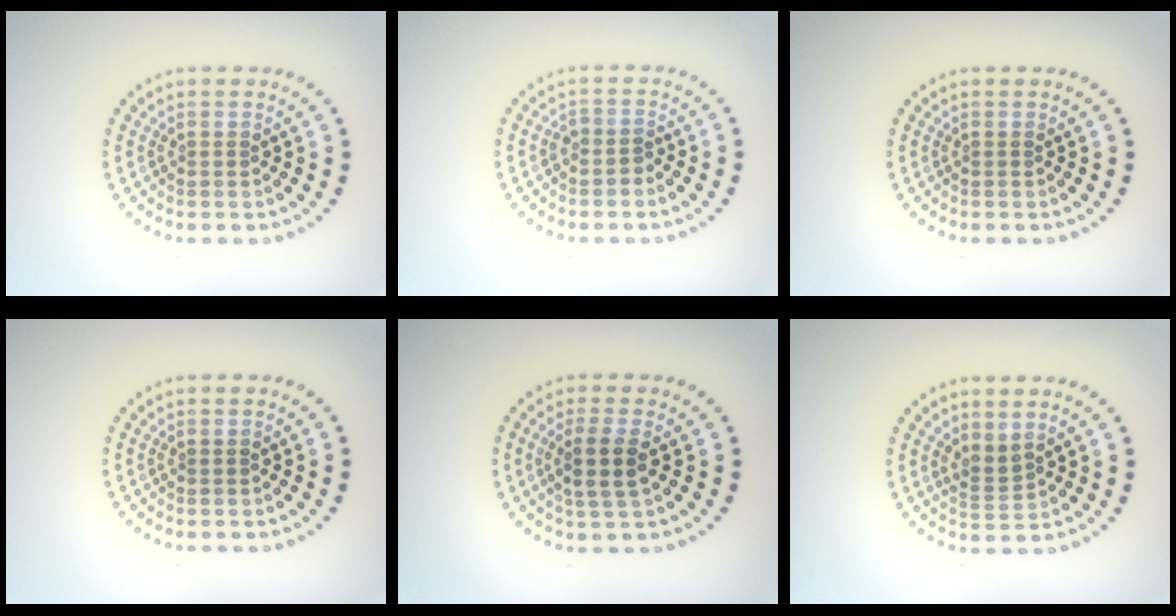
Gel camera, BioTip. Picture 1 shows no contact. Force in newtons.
{"total": 1.3, "press": 1.0, "slide": 0.7}
{"total": 0.0}
{"total": 0.0}
{"total": 2.8, "press": 2.5, "slide": 1.2}
{"total": 1.9, "press": 1.4, "slide": 1.3}